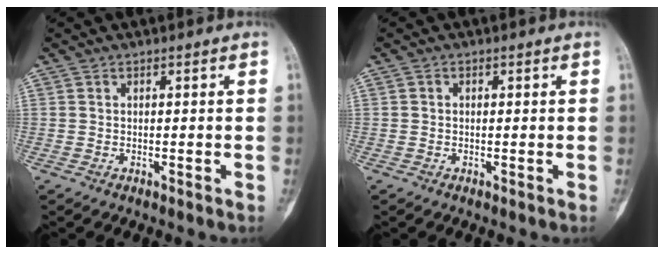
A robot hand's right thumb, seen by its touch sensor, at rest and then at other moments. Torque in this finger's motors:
{"motor_torque": [-0.60, -0.20, -0.36, 0.00, -0.03]}